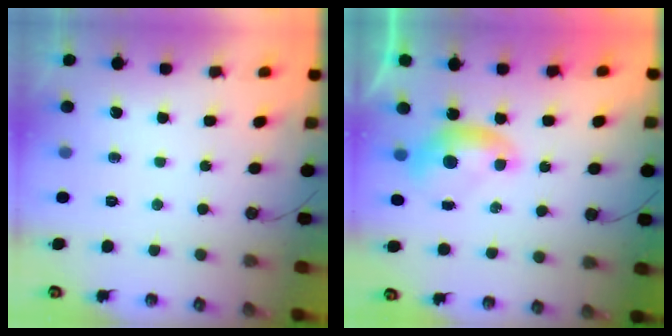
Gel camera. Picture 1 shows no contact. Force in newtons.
{"total": 0.0}